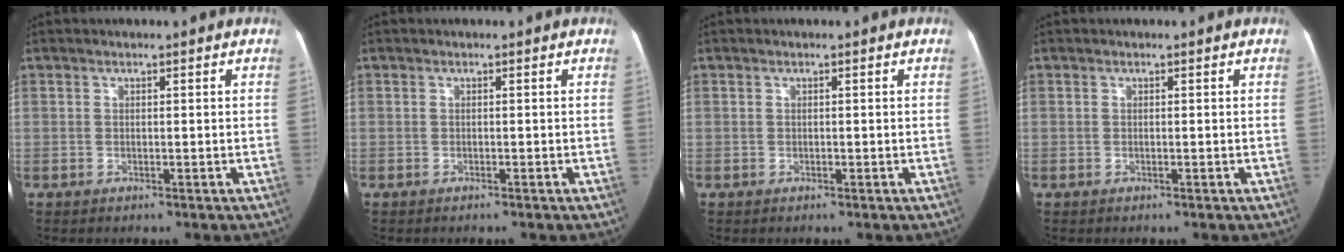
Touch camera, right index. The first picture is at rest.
{"total": 0.0}
{"total": 0.0}
{"total": 0.0}